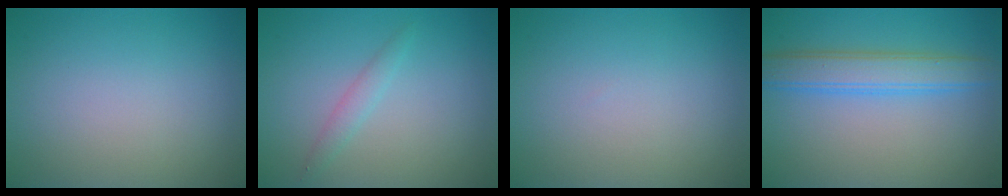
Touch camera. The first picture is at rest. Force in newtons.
{"total": 1.3, "press": 1.3, "slide": 0.1}
{"total": 0.0}
{"total": 4.1, "press": 4.1, "slide": 0.1}